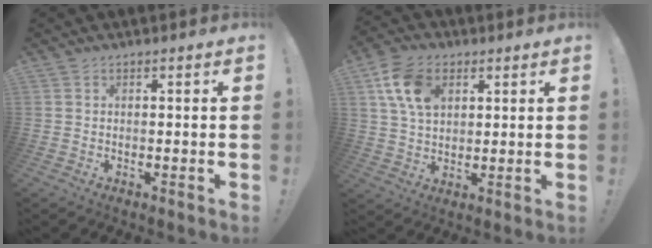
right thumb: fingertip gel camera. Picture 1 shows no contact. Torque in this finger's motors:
{"motor_torque": [0.13, 0.27, 0.60, 0.27, -0.01]}